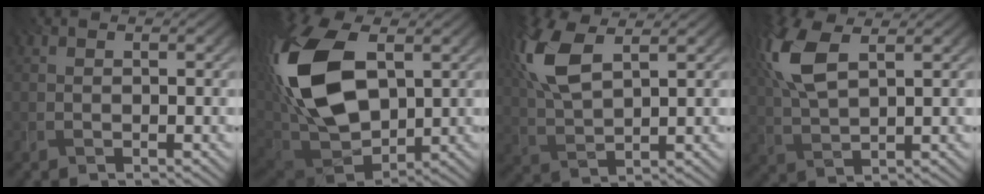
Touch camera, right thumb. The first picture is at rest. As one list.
[{"total": 18.7, "force": [4.1, 11.0, 14.6], "torque": [-0.349, 0.010, 0.077]}, {"total": 10.0, "force": [4.3, 4.1, 8.0], "torque": [-0.216, 0.017, 0.086]}, {"total": 9.1, "force": [3.7, 3.7, 7.4], "torque": [-0.199, 0.018, 0.073]}]